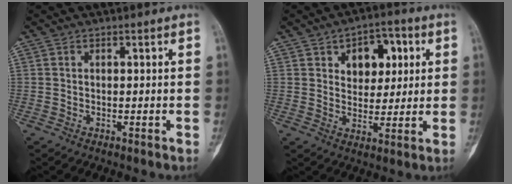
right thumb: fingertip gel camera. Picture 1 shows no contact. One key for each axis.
{"total": 9.4, "fx": 3.3, "fy": 6.2, "fz": 6.3, "tx": -0.046, "ty": -0.007, "tz": 0.046}